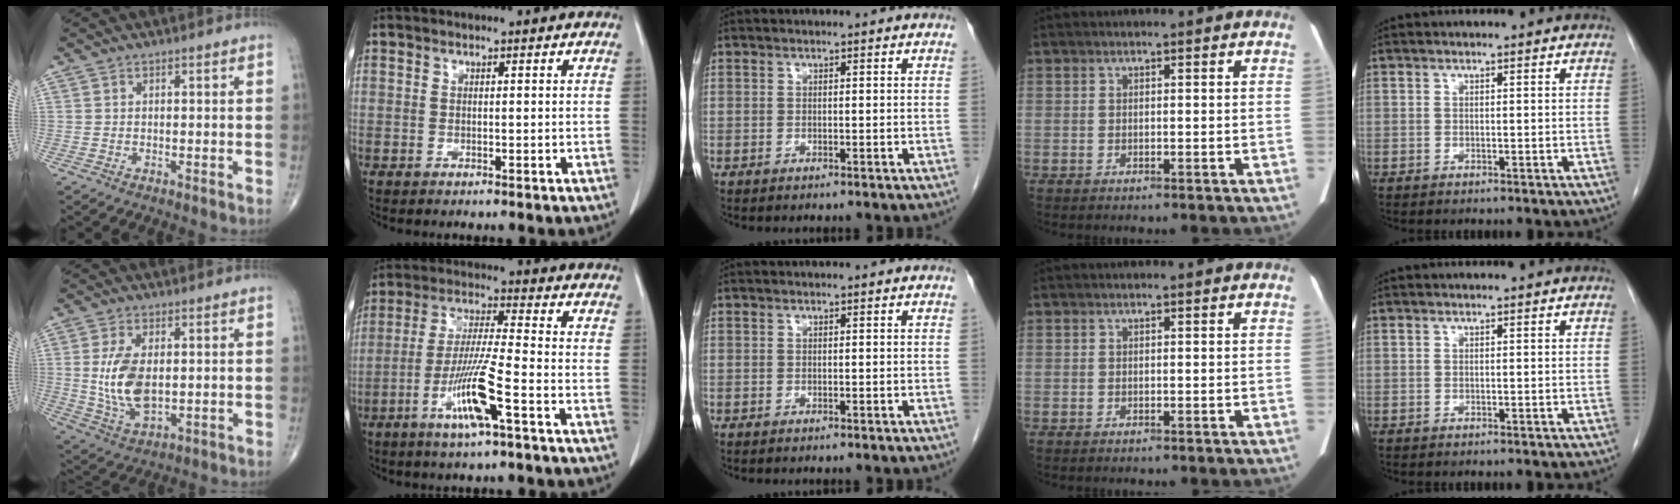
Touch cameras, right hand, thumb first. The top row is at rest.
{"thumb": {"total": 10.7, "force": [0.7, 5.6, 9.1], "torque": [-0.181, -0.013, 0.024]}, "index": {"total": 10.2, "force": [-4.5, -0.2, 9.2], "torque": [-0.180, -0.013, -0.088]}}